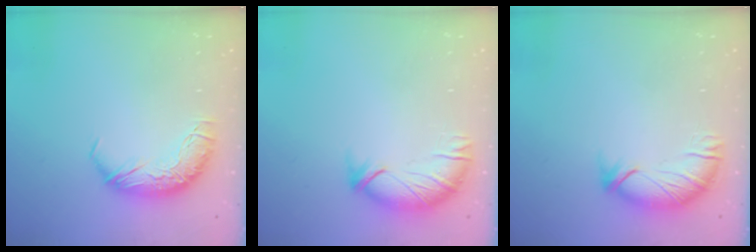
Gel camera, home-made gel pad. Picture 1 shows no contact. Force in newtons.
{"total": 3.4, "press": 3.1, "slide": 1.3}
{"total": 3.1, "press": 3.0, "slide": 0.8}